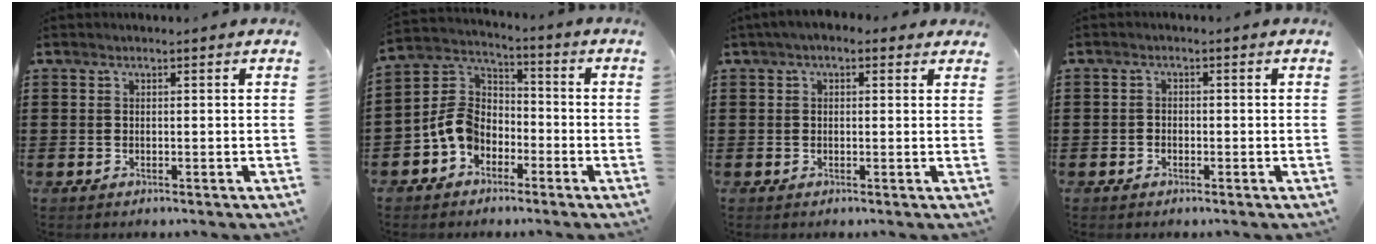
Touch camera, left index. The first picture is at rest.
{"total": 7.5, "force": [-2.9, 5.7, 3.8], "torque": [-0.117, 0.007, -0.067]}
{"total": 2.1, "force": [0.8, 1.4, 1.3], "torque": [-0.029, 0.009, 0.012]}
{"total": 1.1, "force": [-0.8, 0.7, 0.2], "torque": [-0.007, 0.002, -0.018]}